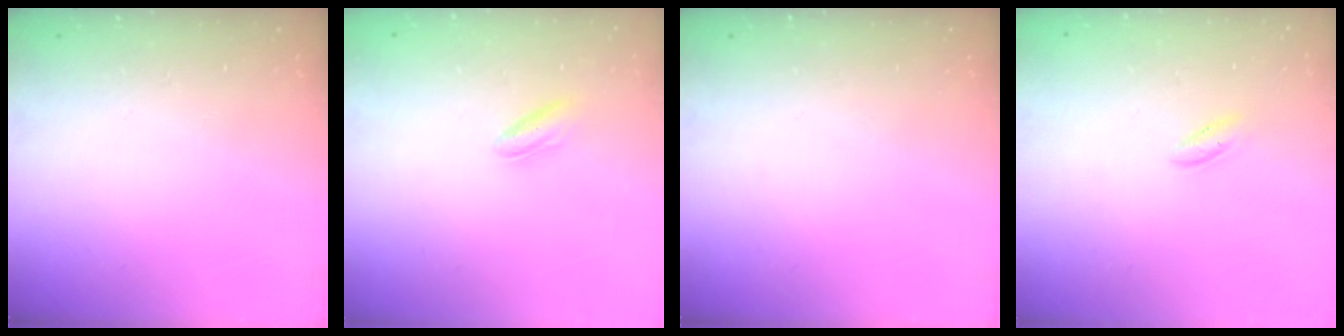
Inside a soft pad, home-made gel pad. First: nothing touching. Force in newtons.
{"total": 4.5, "press": 4.4, "slide": 1.0}
{"total": 0.0}
{"total": 2.1, "press": 2.0, "slide": 0.7}